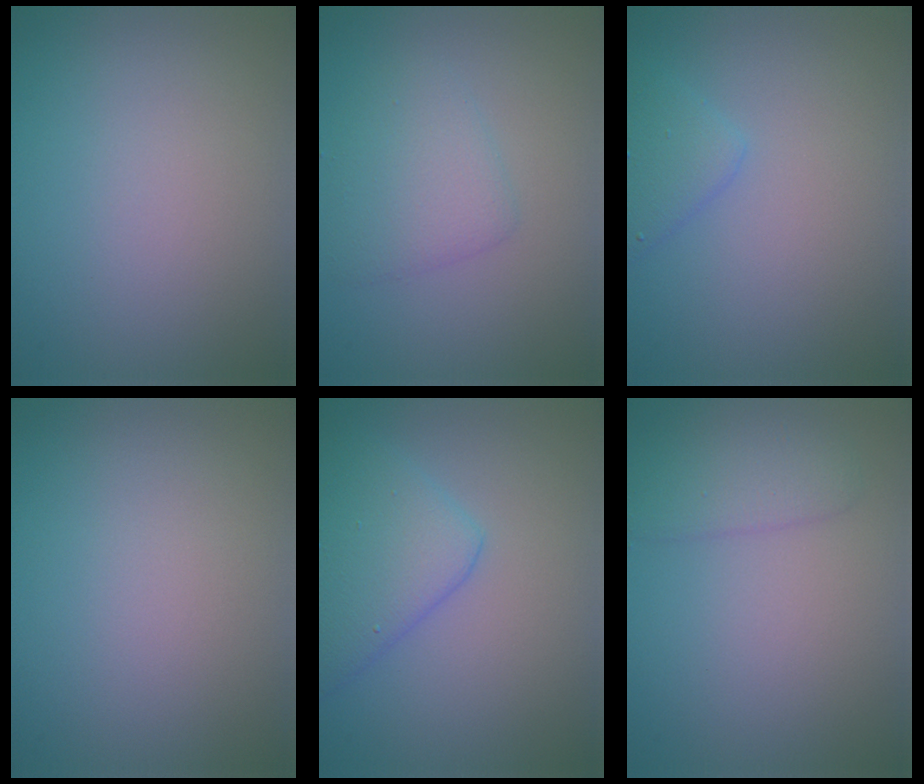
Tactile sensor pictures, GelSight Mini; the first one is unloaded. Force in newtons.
{"total": 2.9, "press": 2.9, "slide": 0.1}
{"total": 2.1, "press": 2.1, "slide": 0.1}
{"total": 0.0}
{"total": 5.2, "press": 5.2, "slide": 0.1}
{"total": 2.3, "press": 2.3, "slide": 0.1}